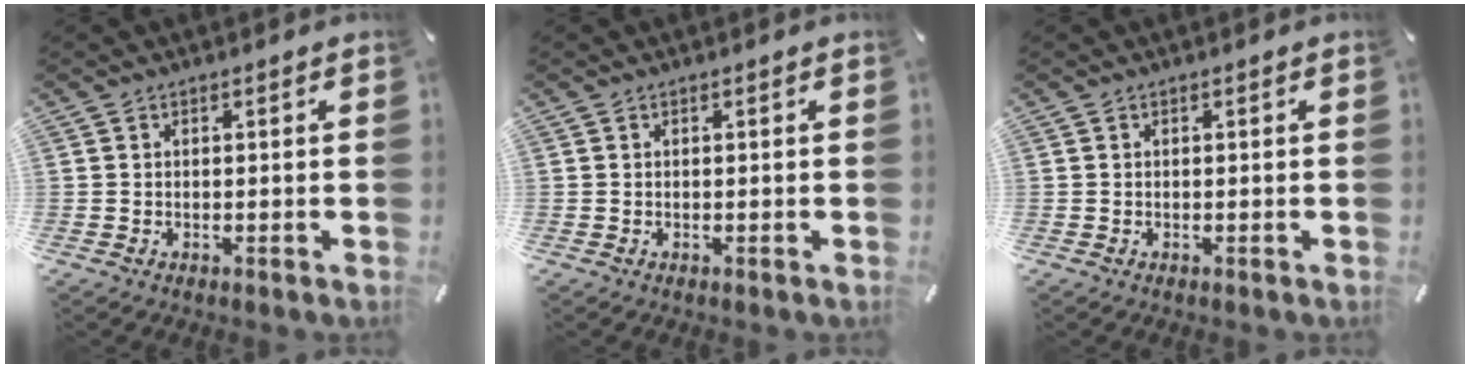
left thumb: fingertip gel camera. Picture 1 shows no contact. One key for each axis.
{"total": 0.0}
{"total": 0.0}